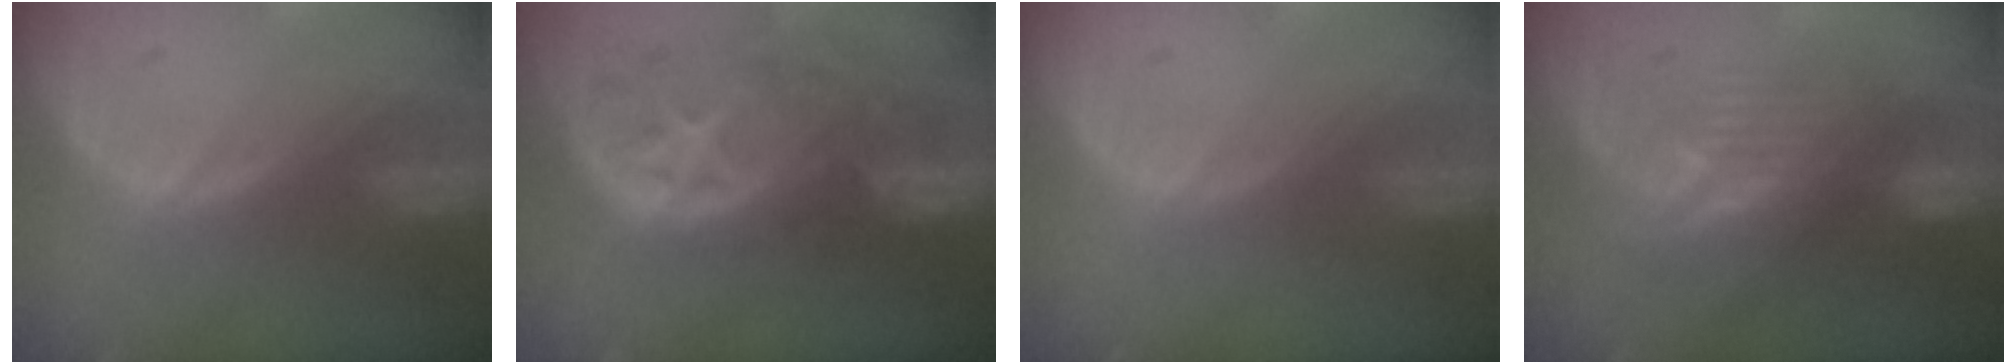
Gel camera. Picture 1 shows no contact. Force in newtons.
{"total": 11.0, "press": 9.8, "slide": 5.1}
{"total": 0.0}
{"total": 7.9, "press": 7.4, "slide": 2.9}